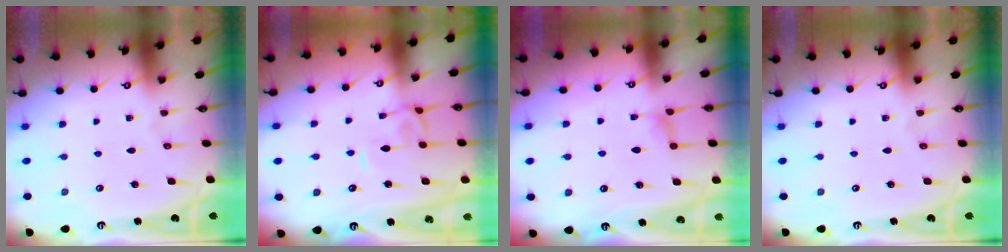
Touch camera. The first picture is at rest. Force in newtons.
{"total": 1.2, "press": 1.2, "slide": 0.0}
{"total": 2.2, "press": 2.2, "slide": 0.4}
{"total": 0.0}